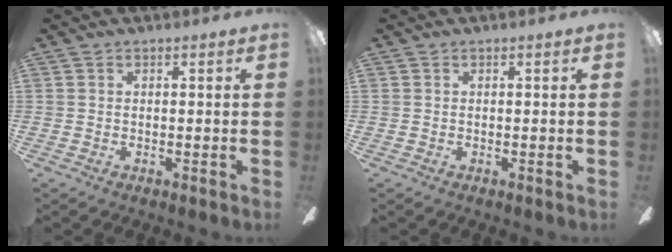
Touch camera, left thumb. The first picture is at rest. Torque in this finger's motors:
{"motor_torque": [0.00, 0.00, 0.01, -0.01, 0.00]}